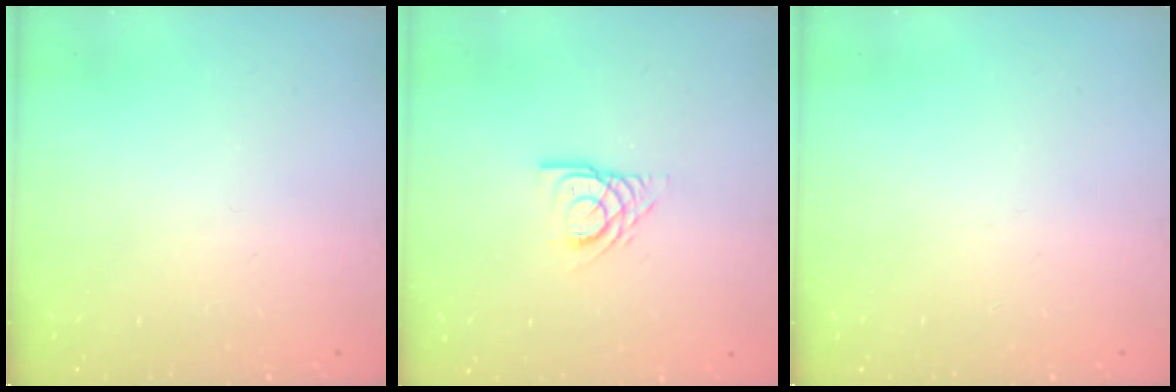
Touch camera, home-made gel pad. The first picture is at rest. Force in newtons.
{"total": 6.1, "press": 6.0, "slide": 0.5}
{"total": 0.0}